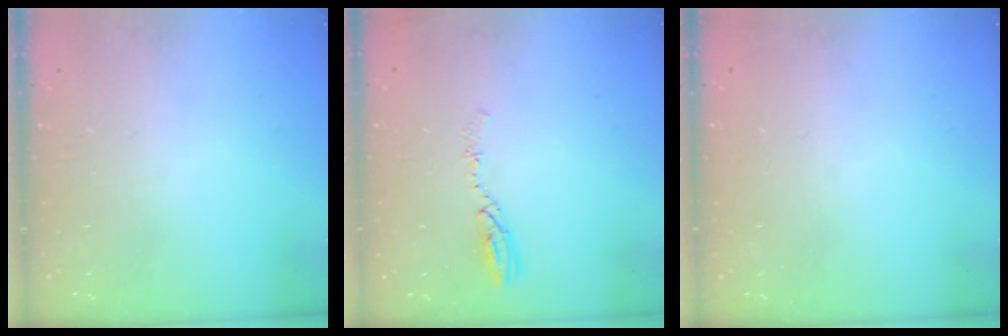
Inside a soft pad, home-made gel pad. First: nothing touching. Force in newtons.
{"total": 5.2, "press": 5.1, "slide": 0.4}
{"total": 2.8, "press": 2.2, "slide": 1.7}